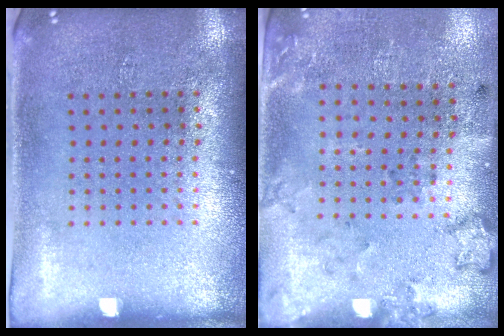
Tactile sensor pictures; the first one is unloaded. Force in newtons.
{"total": 2.0, "press": 1.4, "slide": 1.5}